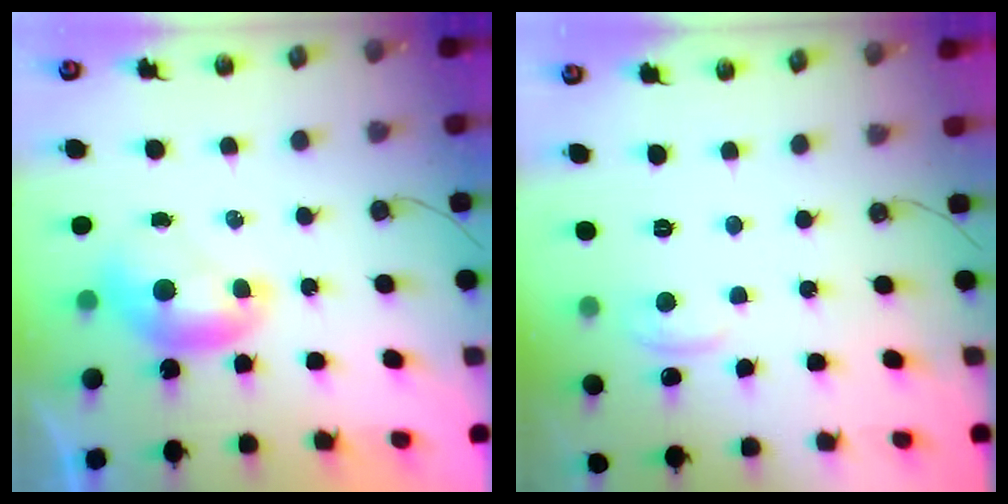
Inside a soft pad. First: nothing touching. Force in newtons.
{"total": 2.1, "press": 2.0, "slide": 0.5}